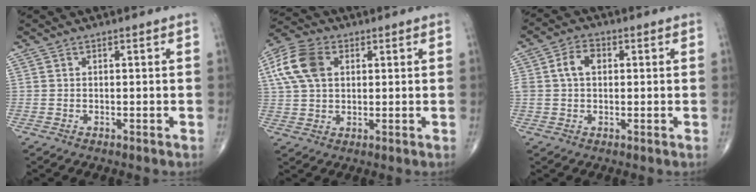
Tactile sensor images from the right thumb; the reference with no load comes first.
{"total": 10.8, "force": [3.0, 7.3, 7.5], "torque": [-0.151, 0.012, 0.051]}
{"total": 5.2, "force": [0.9, 3.6, 3.6], "torque": [-0.068, 0.014, 0.015]}